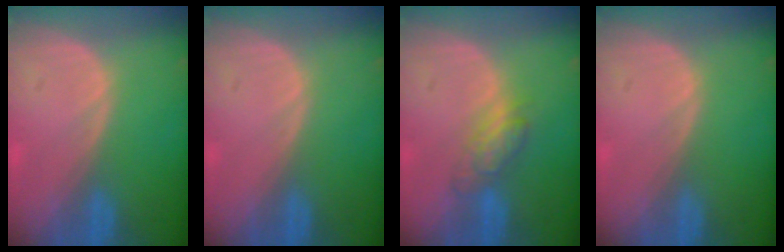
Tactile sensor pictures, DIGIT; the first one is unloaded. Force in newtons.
{"total": 0.0}
{"total": 5.0, "press": 4.6, "slide": 2.0}
{"total": 0.0}